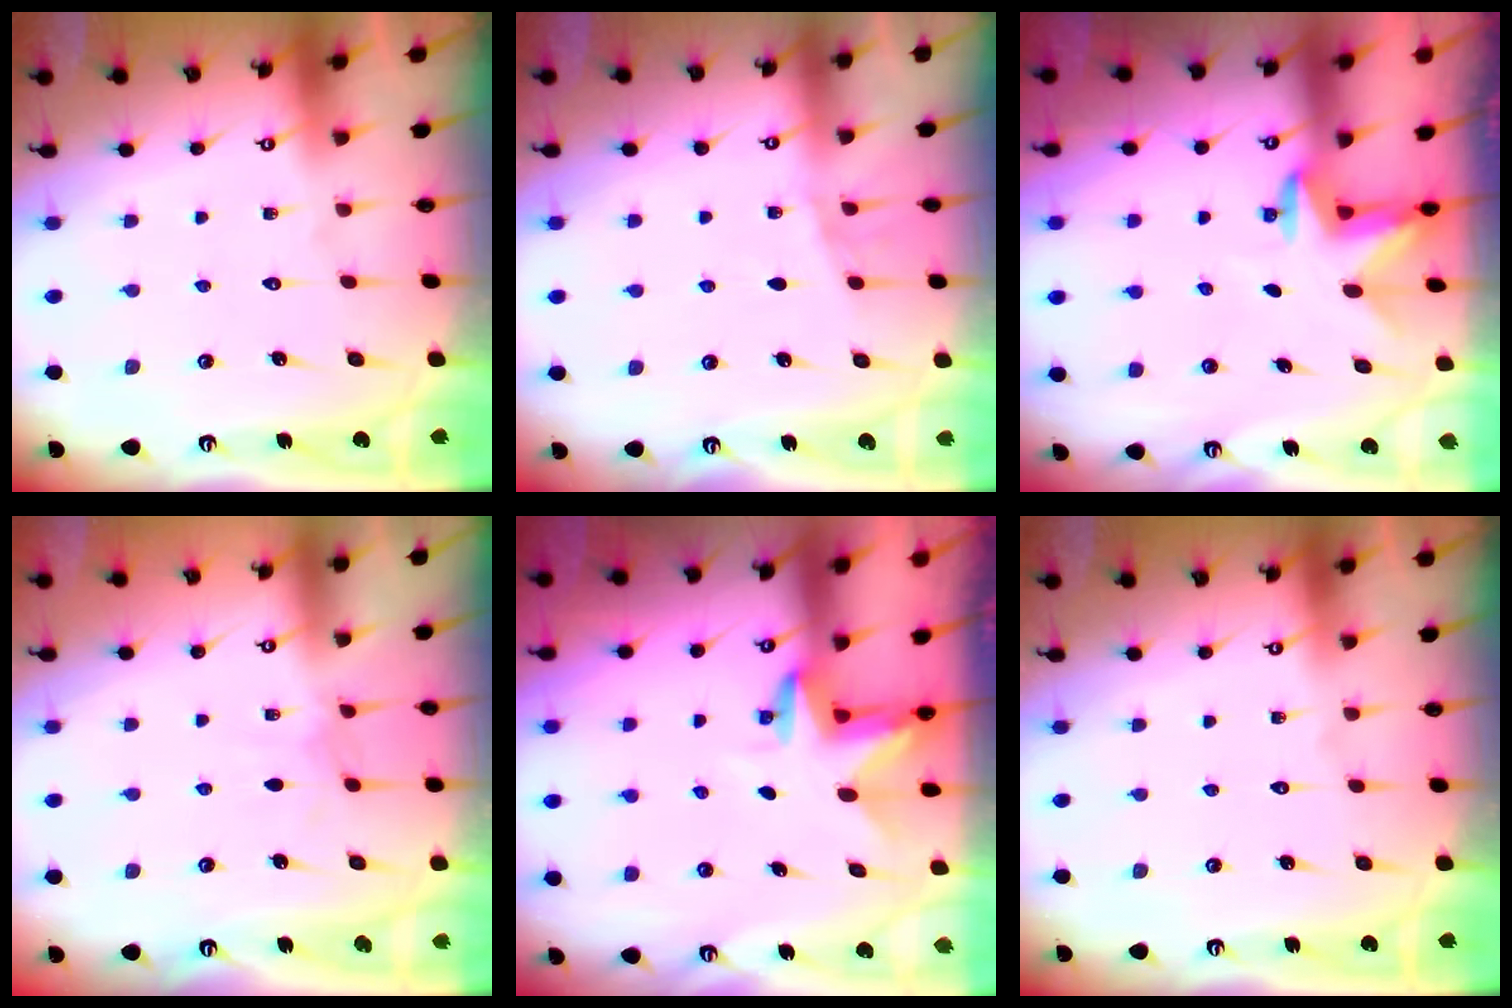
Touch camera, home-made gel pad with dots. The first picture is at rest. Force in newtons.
{"total": 5.1, "press": 4.3, "slide": 2.7}
{"total": 3.0, "press": 2.9, "slide": 0.7}
{"total": 2.9, "press": 2.9, "slide": 0.2}
{"total": 3.3, "press": 3.3, "slide": 0.2}
{"total": 0.0}